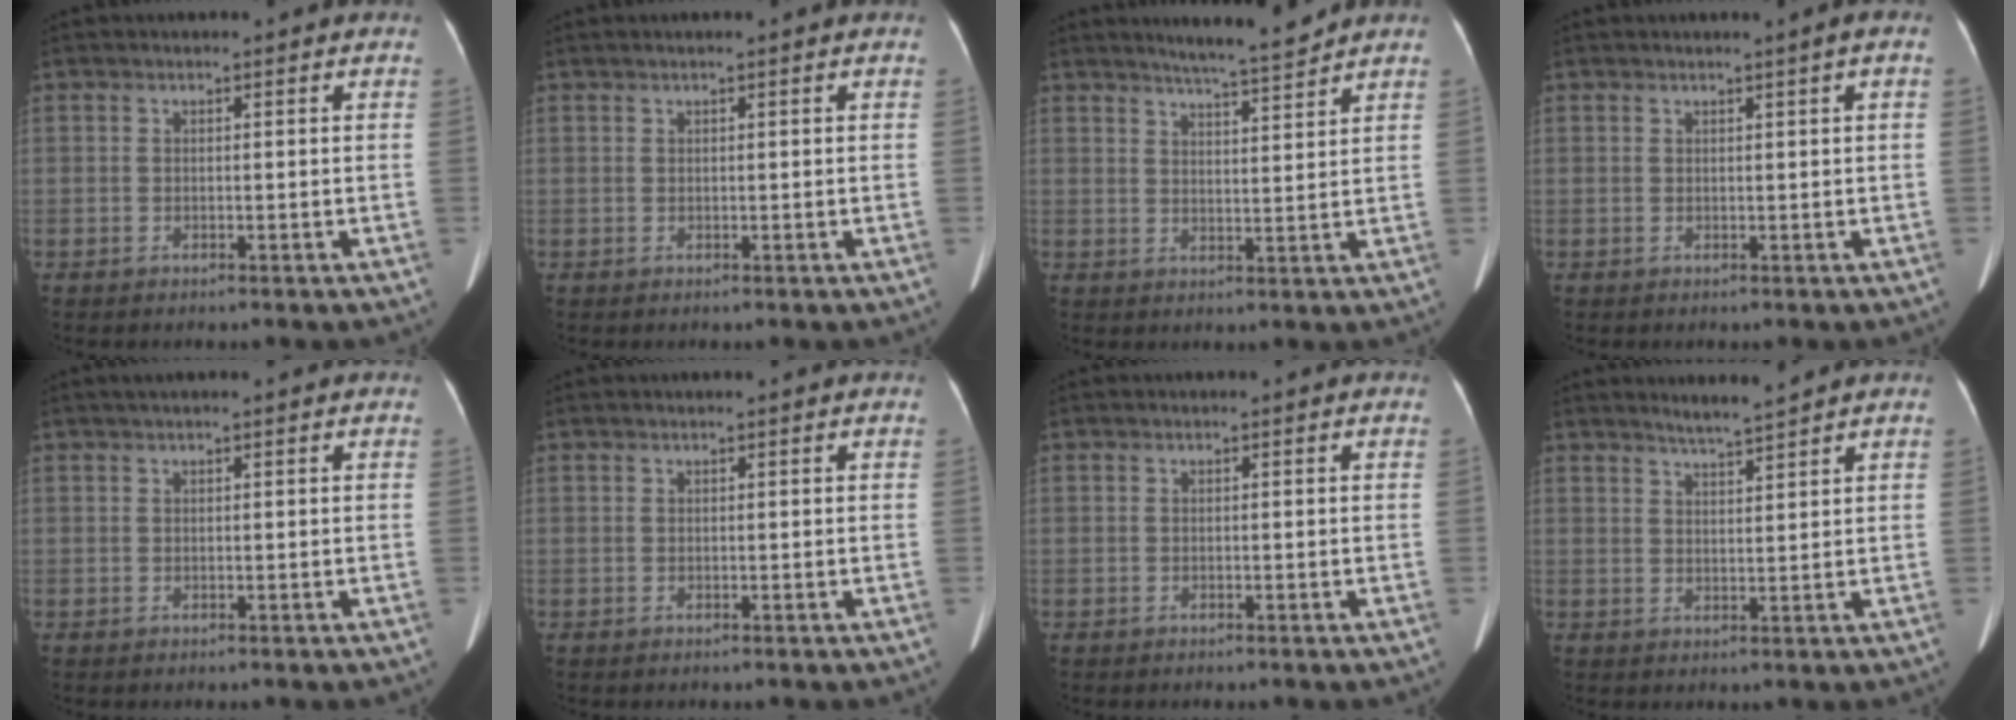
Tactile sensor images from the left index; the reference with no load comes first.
{"total": 0.9, "force": [0.8, -0.1, 0.4], "torque": [-0.009, 0.015, 0.020]}
{"total": 6.6, "force": [6.1, -0.5, 2.5], "torque": [-0.048, -0.005, 0.096]}
{"total": 1.0, "force": [0.5, -0.2, 0.9], "torque": [-0.013, -0.001, 0.010]}
{"total": 1.7, "force": [1.3, 0.1, 1.1], "torque": [-0.014, 0.028, 0.021]}
{"total": 0.0}
{"total": 0.0}
{"total": 3.4, "force": [3.1, -0.6, 1.2], "torque": [-0.025, -0.004, 0.057]}